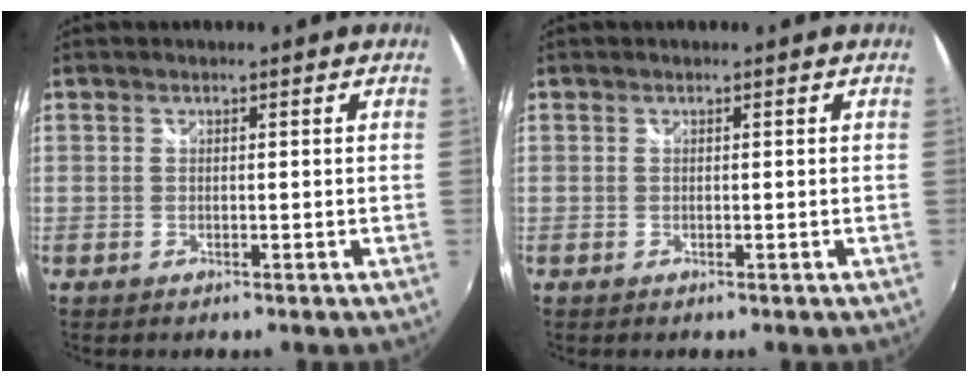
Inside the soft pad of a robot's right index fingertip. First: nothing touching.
{"total": 0.0}